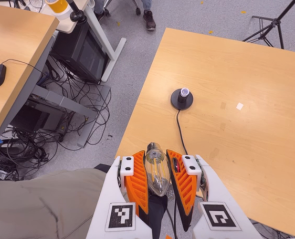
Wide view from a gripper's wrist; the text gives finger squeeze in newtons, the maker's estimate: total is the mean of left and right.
{"total": 21.7, "left": 23.5, "right": 19.9}